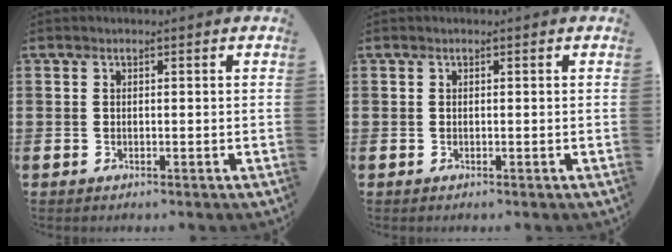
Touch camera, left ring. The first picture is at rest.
{"total": 0.0}